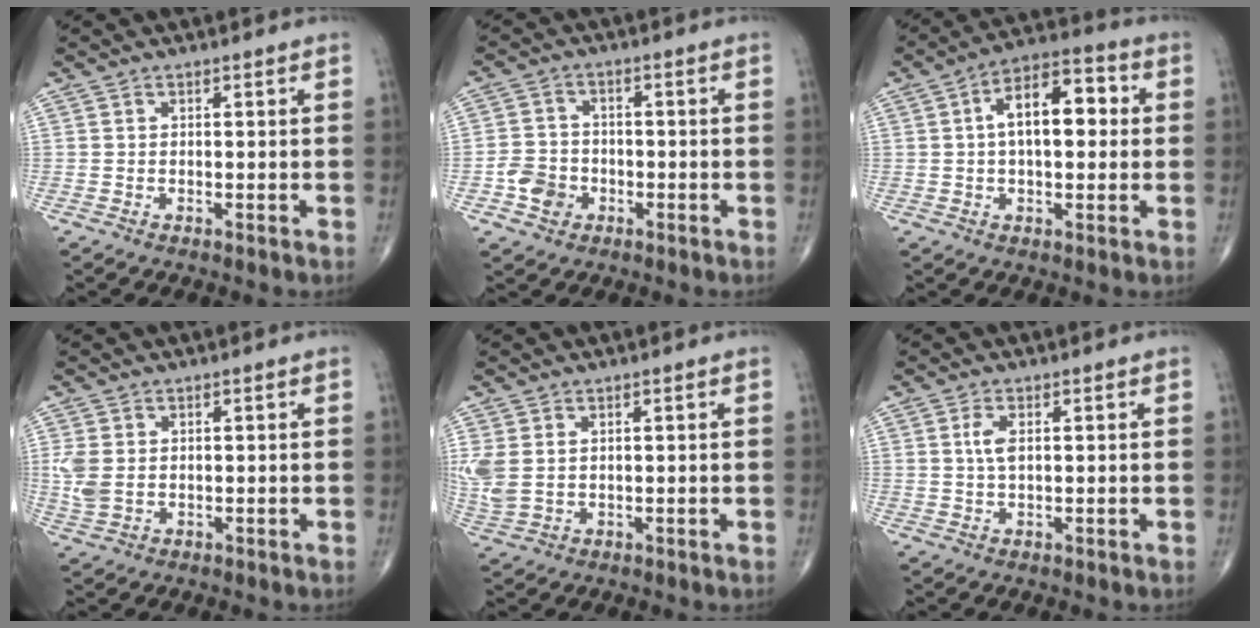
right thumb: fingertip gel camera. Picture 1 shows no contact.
{"total": 5.7, "force": [-2.1, 4.8, 2.3], "torque": [-0.021, 0.017, -0.037]}
{"total": 12.4, "force": [1.6, 6.4, 10.5], "torque": [-0.153, 0.027, 0.016]}
{"total": 4.4, "force": [0.3, 3.1, 3.2], "torque": [-0.087, 0.002, 0.011]}
{"total": 5.5, "force": [1.1, 3.7, 4.0], "torque": [-0.112, 0.004, 0.031]}
{"total": 2.7, "force": [0.6, 1.1, 2.4], "torque": [-0.054, 0.000, 0.012]}